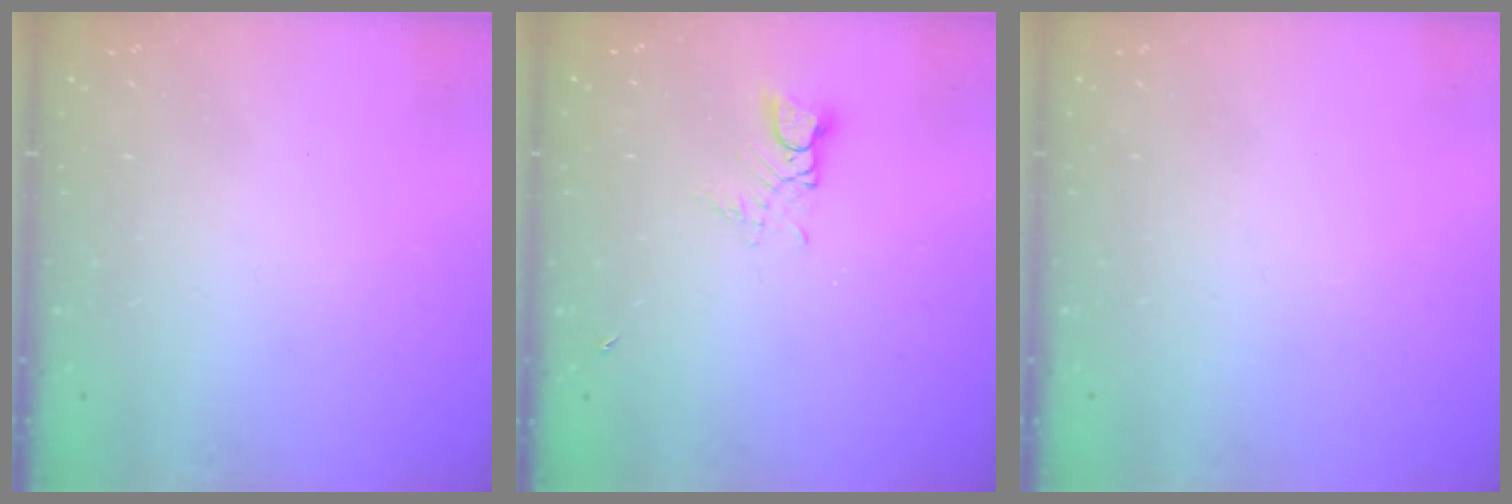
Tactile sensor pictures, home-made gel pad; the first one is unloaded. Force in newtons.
{"total": 3.2, "press": 3.1, "slide": 0.3}
{"total": 0.0}